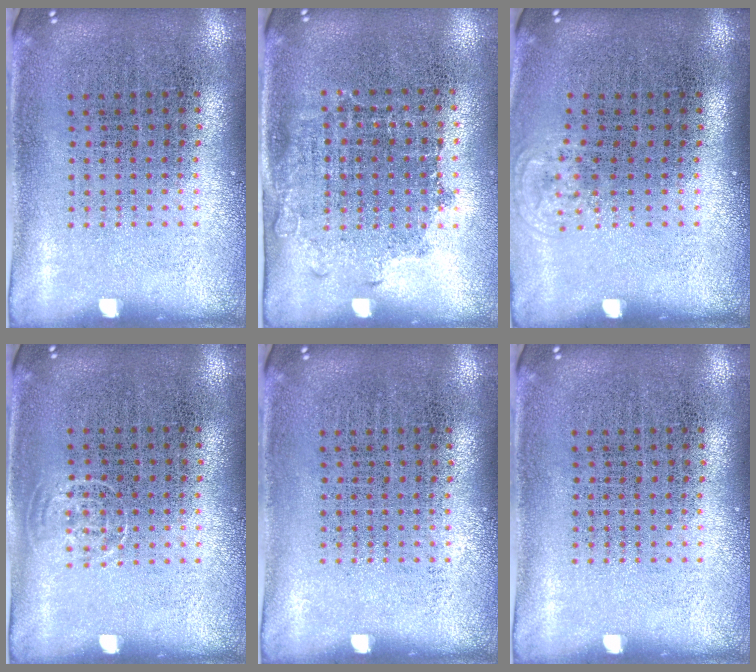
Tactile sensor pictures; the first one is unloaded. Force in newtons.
{"total": 1.1, "press": 0.9, "slide": 0.6}
{"total": 0.6, "press": 0.4, "slide": 0.3}
{"total": 0.7, "press": 0.5, "slide": 0.4}
{"total": 0.0}
{"total": 0.0}